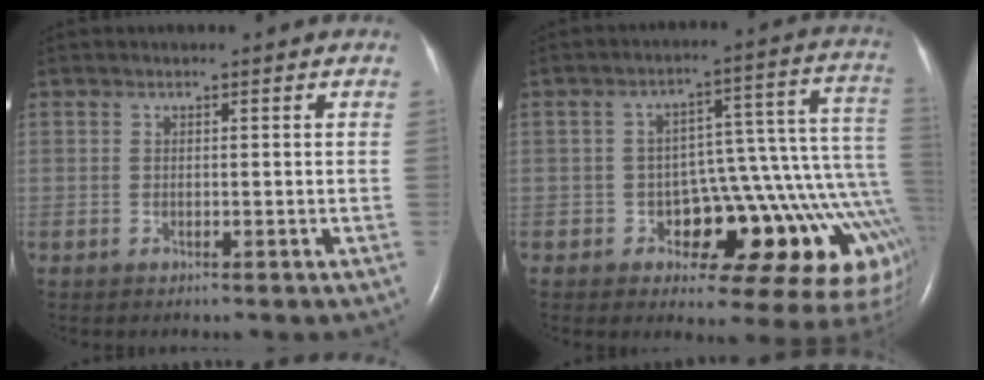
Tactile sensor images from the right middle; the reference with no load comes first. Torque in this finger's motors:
{"motor_torque": [1.00, -0.91, 0.27, 0.03]}